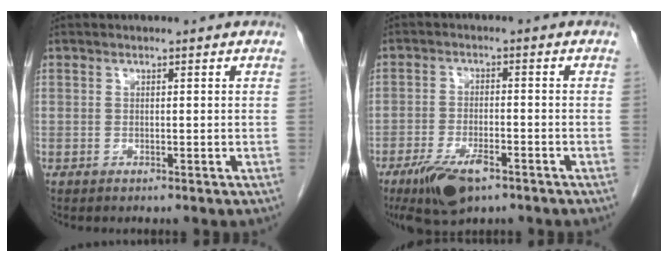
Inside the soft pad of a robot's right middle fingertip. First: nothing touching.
{"total": 8.0, "force": [-5.1, 2.5, 5.6], "torque": [-0.106, -0.012, -0.084]}